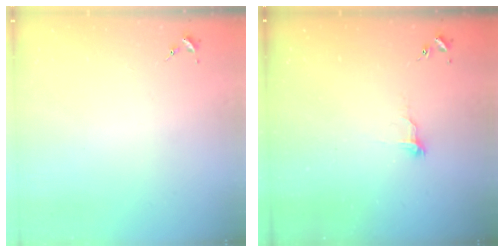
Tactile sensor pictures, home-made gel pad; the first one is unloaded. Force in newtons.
{"total": 7.5, "press": 7.5, "slide": 0.7}